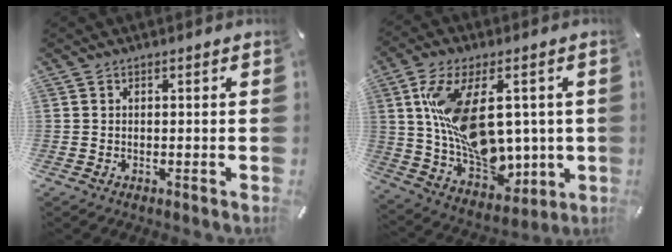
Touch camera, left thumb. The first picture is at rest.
{"total": 17.0, "force": [3.7, 10.3, 13.0], "torque": [-0.249, -0.020, 0.071]}